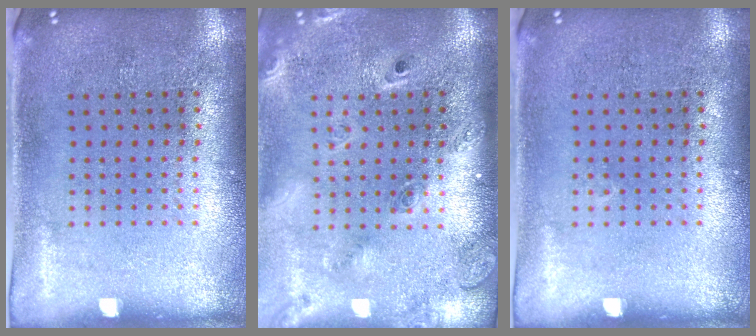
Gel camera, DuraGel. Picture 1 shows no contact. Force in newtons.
{"total": 2.5, "press": 1.8, "slide": 1.6}
{"total": 0.0}